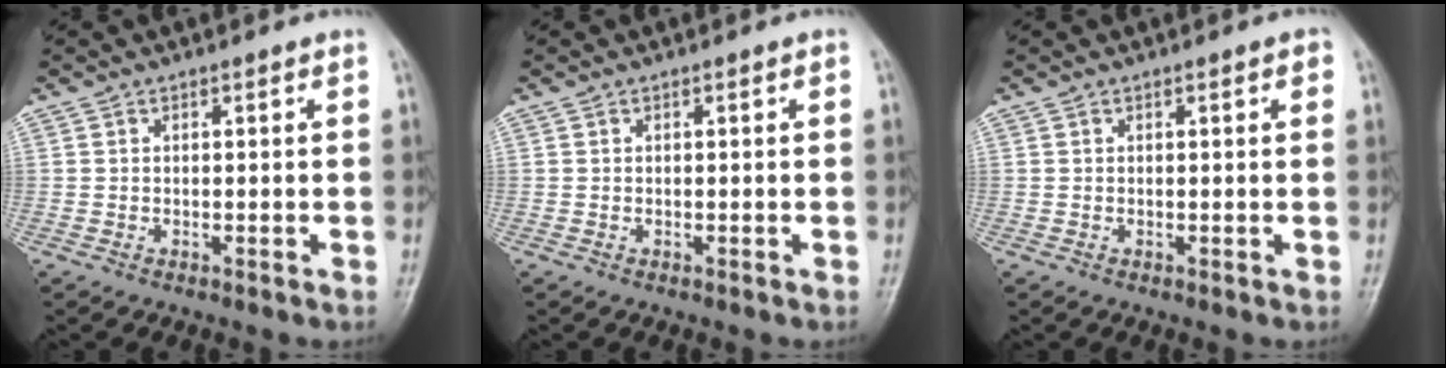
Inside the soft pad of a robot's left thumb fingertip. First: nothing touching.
{"total": 0.0}
{"total": 1.1, "force": [0.4, 0.3, 1.0], "torque": [-0.012, 0.002, 0.003]}